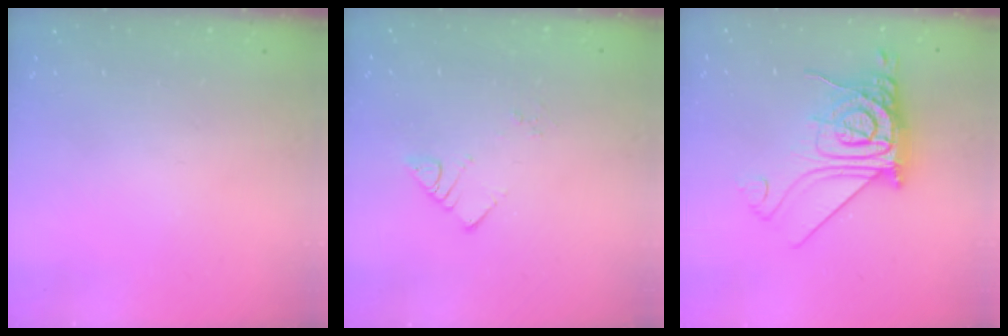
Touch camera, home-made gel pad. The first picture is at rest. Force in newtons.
{"total": 2.6, "press": 2.6, "slide": 0.1}
{"total": 20.3, "press": 20.2, "slide": 2.3}